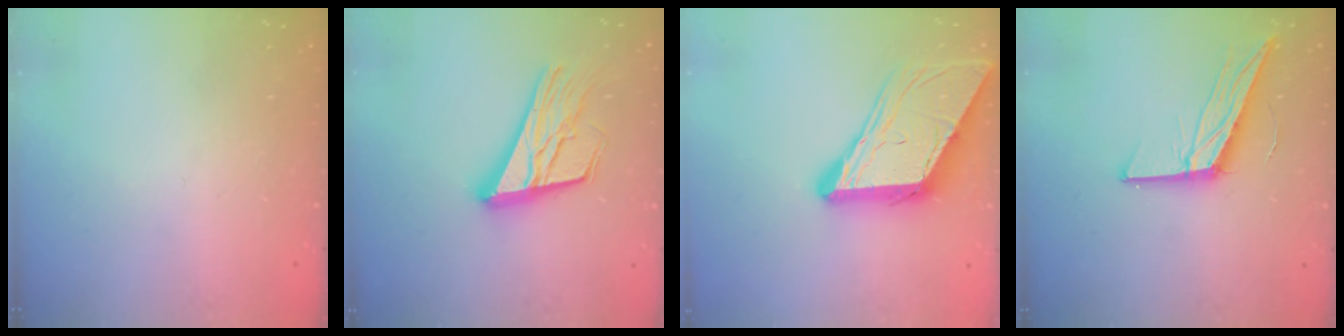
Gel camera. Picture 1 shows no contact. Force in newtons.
{"total": 18.0, "press": 17.9, "slide": 1.8}
{"total": 12.0, "press": 12.0, "slide": 1.2}
{"total": 13.3, "press": 13.3, "slide": 0.7}